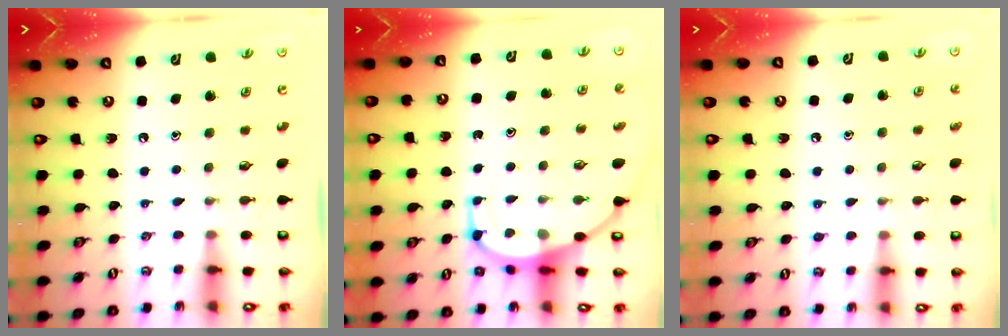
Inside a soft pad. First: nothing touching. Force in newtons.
{"total": 8.9, "press": 8.9, "slide": 0.3}
{"total": 5.4, "press": 5.3, "slide": 0.7}